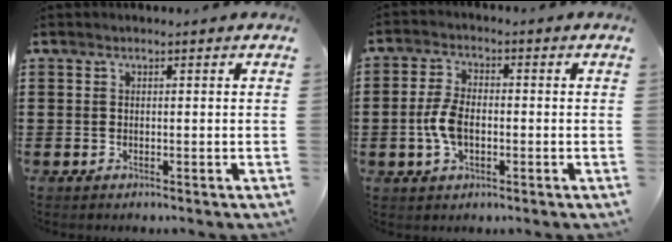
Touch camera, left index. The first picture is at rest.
{"total": 5.8, "force": [-1.1, 3.1, 4.8], "torque": [-0.120, -0.004, -0.028]}